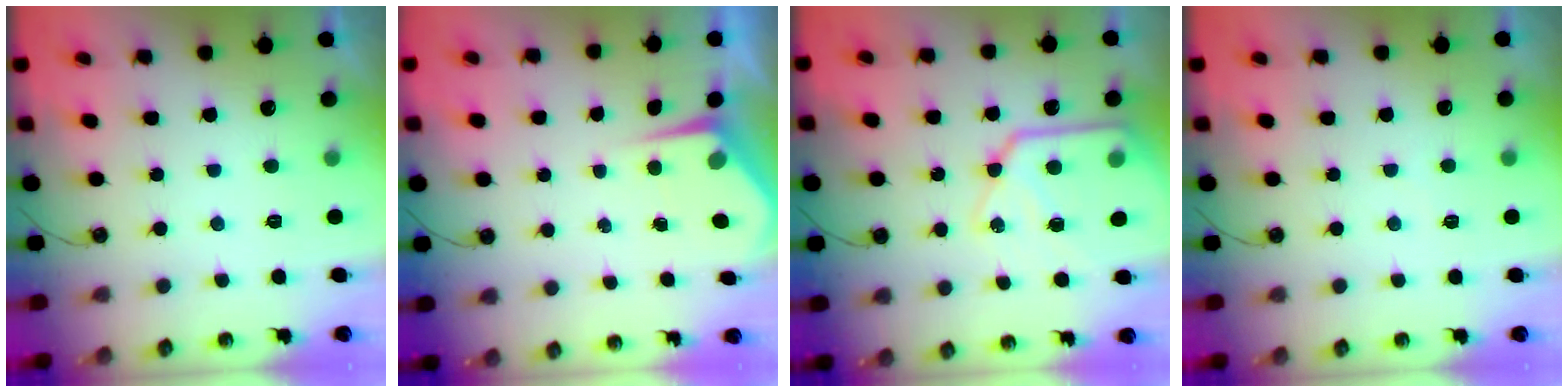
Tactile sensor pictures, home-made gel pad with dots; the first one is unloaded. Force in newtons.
{"total": 4.0, "press": 4.0, "slide": 0.4}
{"total": 16.4, "press": 16.3, "slide": 1.5}
{"total": 3.4, "press": 3.4, "slide": 0.5}